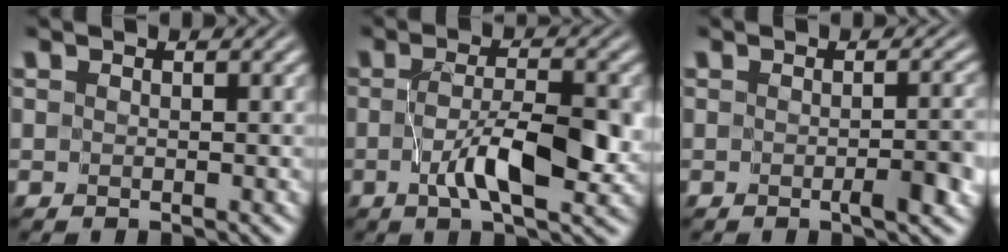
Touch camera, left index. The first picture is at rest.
{"total": 5.6, "force": [-1.4, 1.6, 5.2], "torque": [-0.097, -0.006, -0.023]}
{"total": 2.4, "force": [-0.8, 0.2, 2.2], "torque": [-0.031, -0.006, -0.010]}